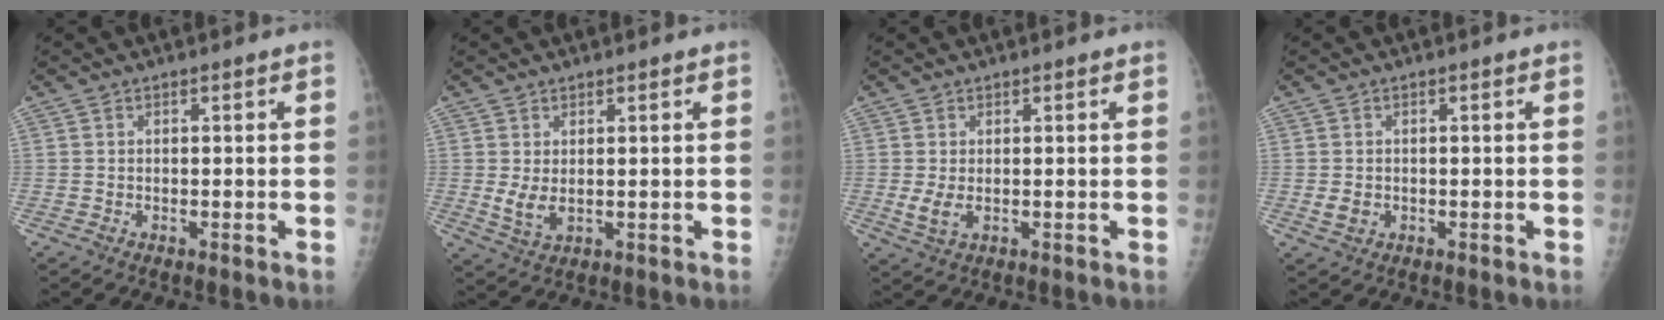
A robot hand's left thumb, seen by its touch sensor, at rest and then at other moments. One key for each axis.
{"total": 4.1, "fx": 0.8, "fy": 2.2, "fz": 3.4, "tx": -0.057, "ty": -0.012, "tz": 0.023}
{"total": 3.3, "fx": 0.2, "fy": 1.8, "fz": 2.7, "tx": -0.054, "ty": -0.010, "tz": 0.010}
{"total": 2.1, "fx": -0.3, "fy": 1.7, "fz": 1.2, "tx": -0.017, "ty": -0.001, "tz": 0.000}